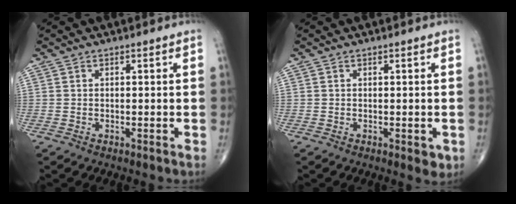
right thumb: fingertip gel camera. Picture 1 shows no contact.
{"total": 1.9, "force": [-0.5, 0.9, 1.7], "torque": [-0.013, -0.002, -0.005]}